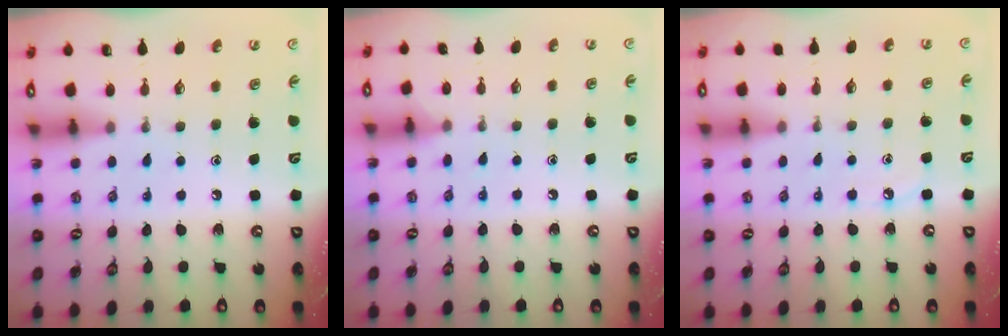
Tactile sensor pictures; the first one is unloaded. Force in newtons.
{"total": 4.6, "press": 4.5, "slide": 0.6}
{"total": 4.3, "press": 4.3, "slide": 0.7}